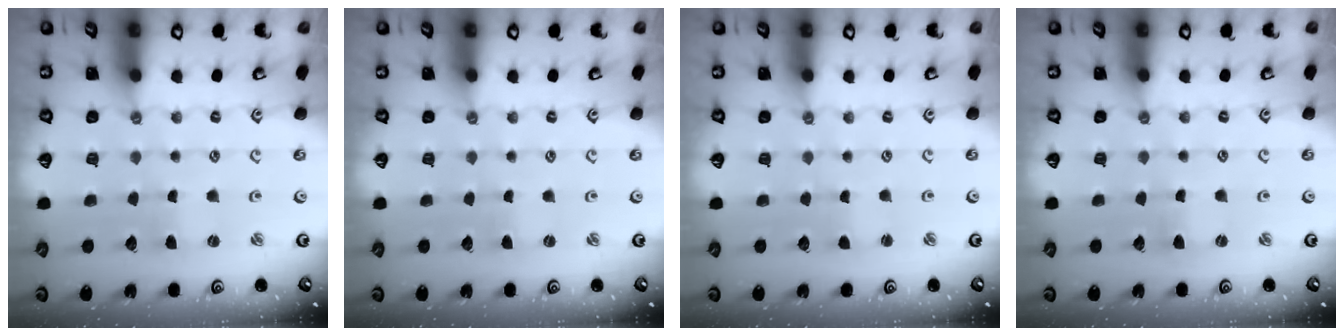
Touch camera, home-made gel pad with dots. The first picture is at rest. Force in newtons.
{"total": 0.0}
{"total": 1.0, "press": 1.0, "slide": 0.0}
{"total": 0.0}